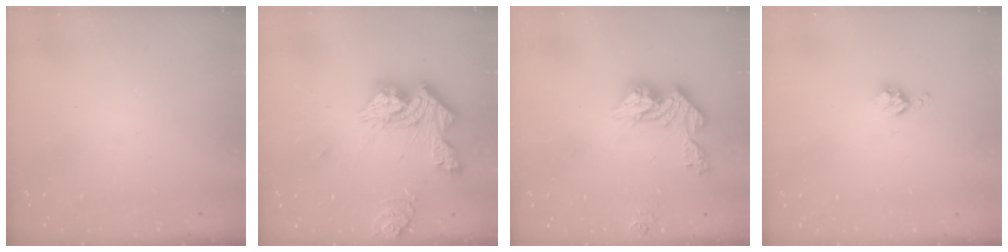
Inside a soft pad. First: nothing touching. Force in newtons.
{"total": 18.5, "press": 18.4, "slide": 1.6}
{"total": 13.4, "press": 13.3, "slide": 1.2}
{"total": 3.5, "press": 3.5, "slide": 0.4}